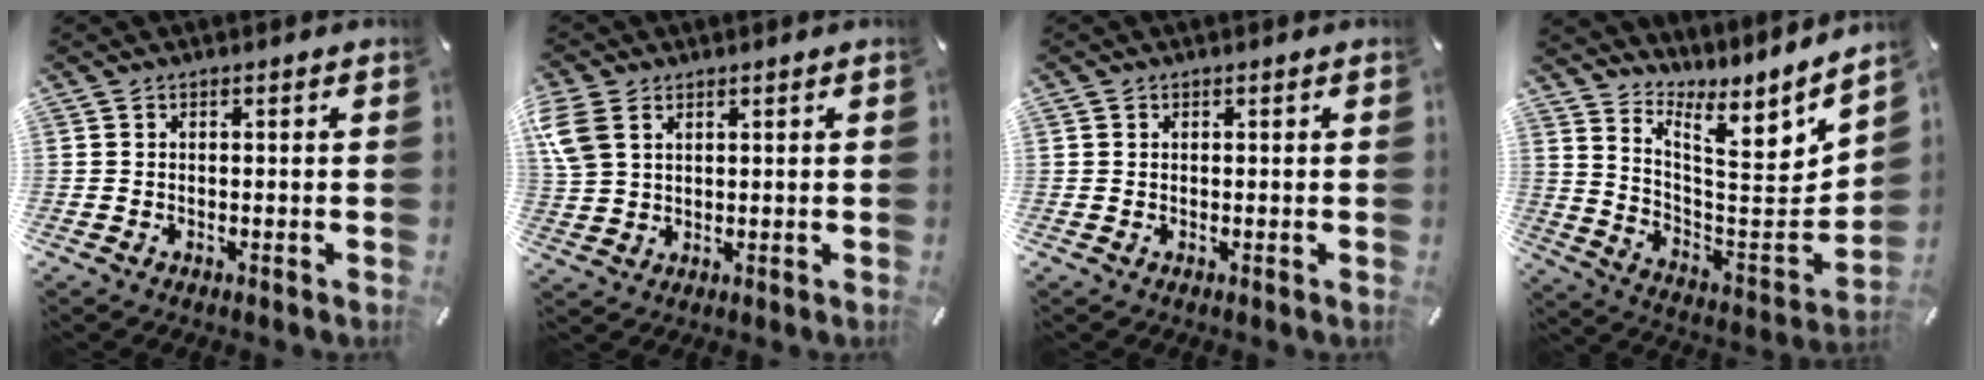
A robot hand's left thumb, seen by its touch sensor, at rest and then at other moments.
{"total": 7.0, "force": [2.9, 5.1, 3.8], "torque": [-0.101, 0.003, 0.057]}
{"total": 0.6, "force": [0.2, 0.6, 0.1], "torque": [0.000, 0.003, 0.003]}
{"total": 9.2, "force": [8.1, 1.6, 4.1], "torque": [-0.050, -0.120, 0.125]}